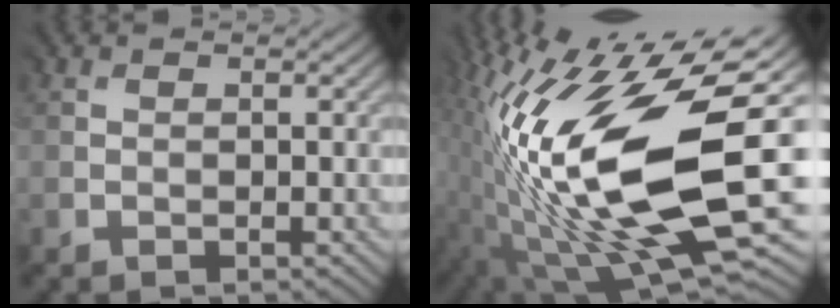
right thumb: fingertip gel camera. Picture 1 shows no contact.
{"total": 19.5, "force": [-1.5, 6.6, 18.2], "torque": [-0.353, -0.011, -0.026]}